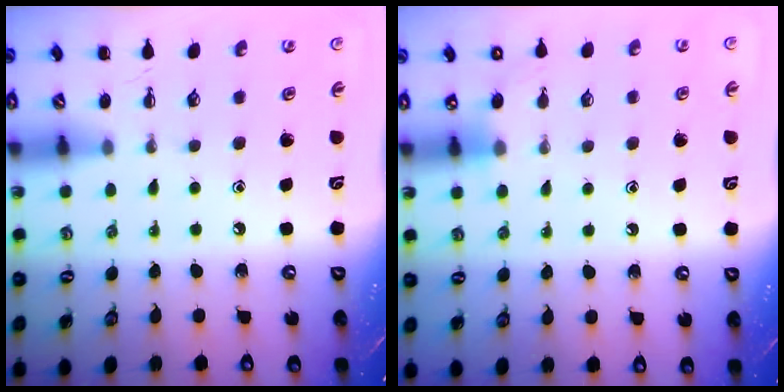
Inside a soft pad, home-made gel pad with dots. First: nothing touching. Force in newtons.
{"total": 5.6, "press": 5.4, "slide": 1.6}